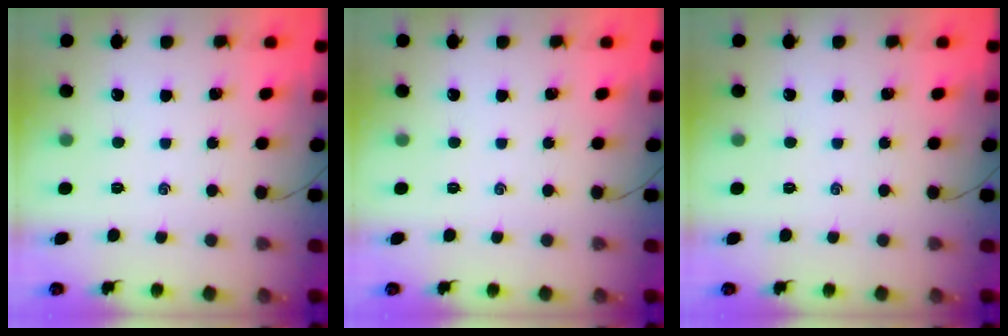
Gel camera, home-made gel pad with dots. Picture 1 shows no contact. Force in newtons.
{"total": 0.0}
{"total": 0.0}